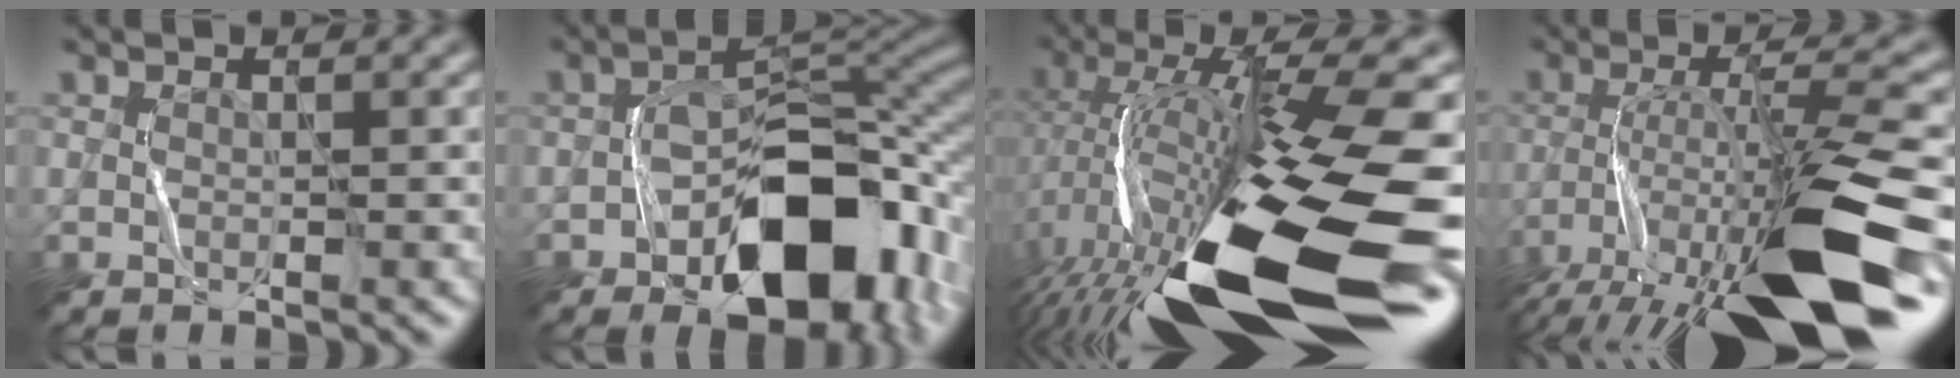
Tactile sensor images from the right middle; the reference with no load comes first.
{"total": 12.3, "force": [-5.6, 6.9, 8.5], "torque": [-0.107, 0.012, -0.087]}
{"total": 18.0, "force": [-6.7, 5.1, 15.9], "torque": [-0.289, 0.010, -0.118]}
{"total": 13.8, "force": [-7.8, 2.9, 11.0], "torque": [-0.199, 0.009, -0.128]}